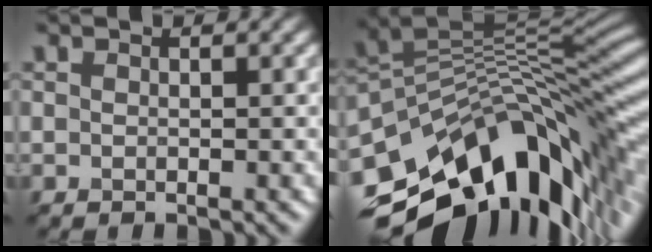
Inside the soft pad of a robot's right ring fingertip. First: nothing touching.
{"total": 13.5, "force": [-5.0, 6.9, 10.4], "torque": [-0.169, 0.009, -0.084]}